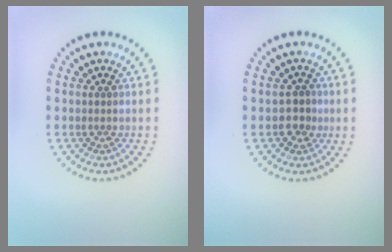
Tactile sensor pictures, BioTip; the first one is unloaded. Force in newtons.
{"total": 1.8, "press": 1.7, "slide": 0.5}